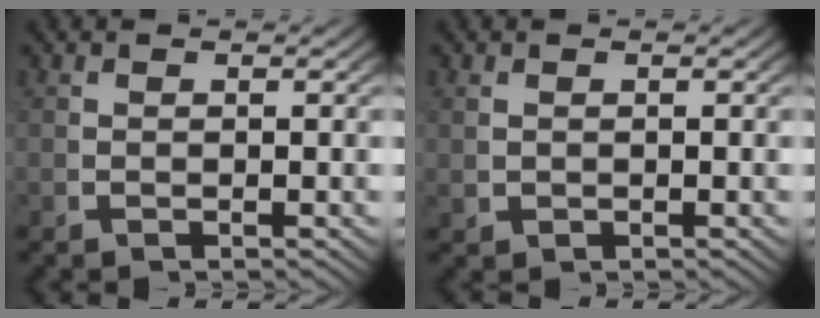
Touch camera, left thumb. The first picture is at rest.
{"total": 1.1, "force": [0.3, 0.9, 0.5], "torque": [-0.014, -0.005, 0.014]}